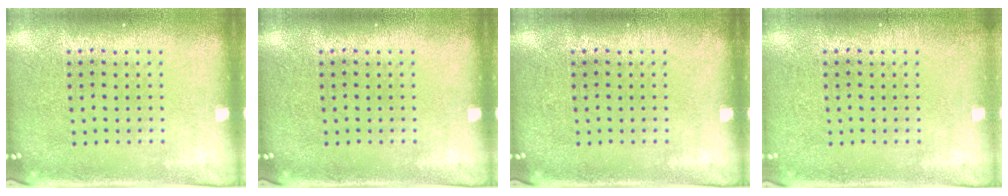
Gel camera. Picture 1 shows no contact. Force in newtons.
{"total": 0.0}
{"total": 0.0}
{"total": 0.7, "press": 0.7, "slide": 0.0}